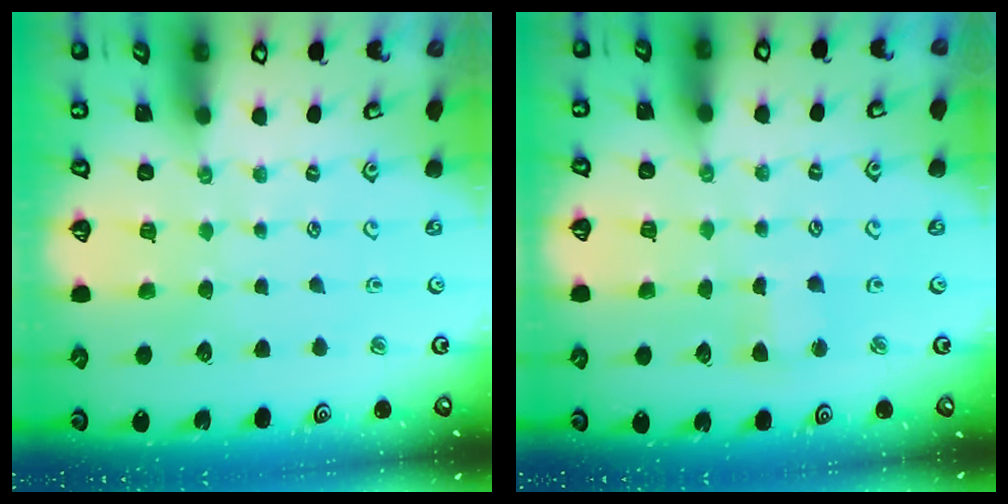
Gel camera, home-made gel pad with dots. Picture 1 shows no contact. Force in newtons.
{"total": 2.5, "press": 2.4, "slide": 0.4}